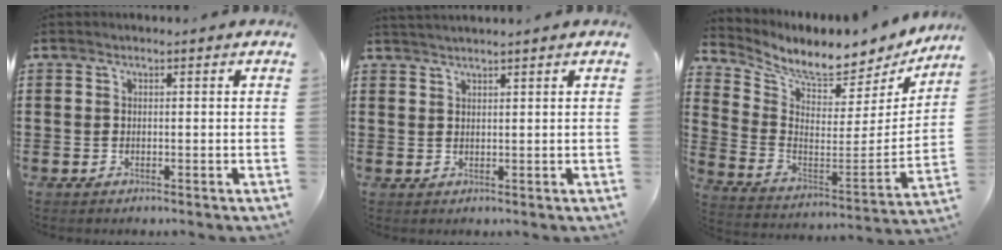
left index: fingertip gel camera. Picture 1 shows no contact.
{"total": 1.3, "force": [1.2, -0.2, 0.3], "torque": [-0.006, 0.000, 0.024]}
{"total": 6.8, "force": [6.3, 0.9, 2.6], "torque": [-0.070, -0.070, 0.100]}